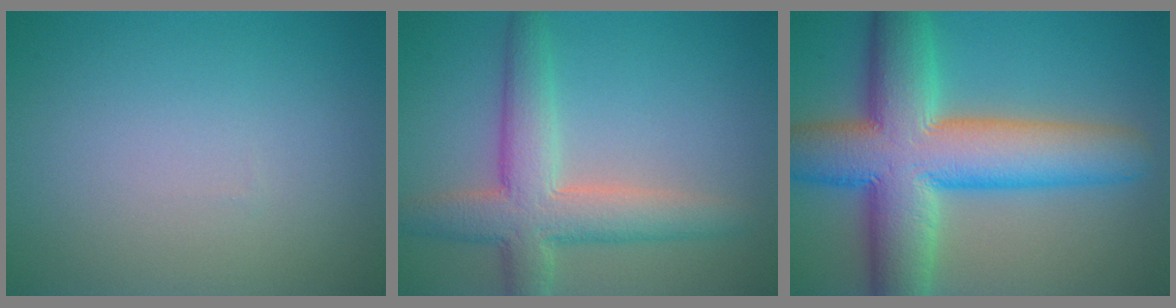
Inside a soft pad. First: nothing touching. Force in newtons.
{"total": 6.1, "press": 6.1, "slide": 0.4}
{"total": 12.7, "press": 12.7, "slide": 0.5}